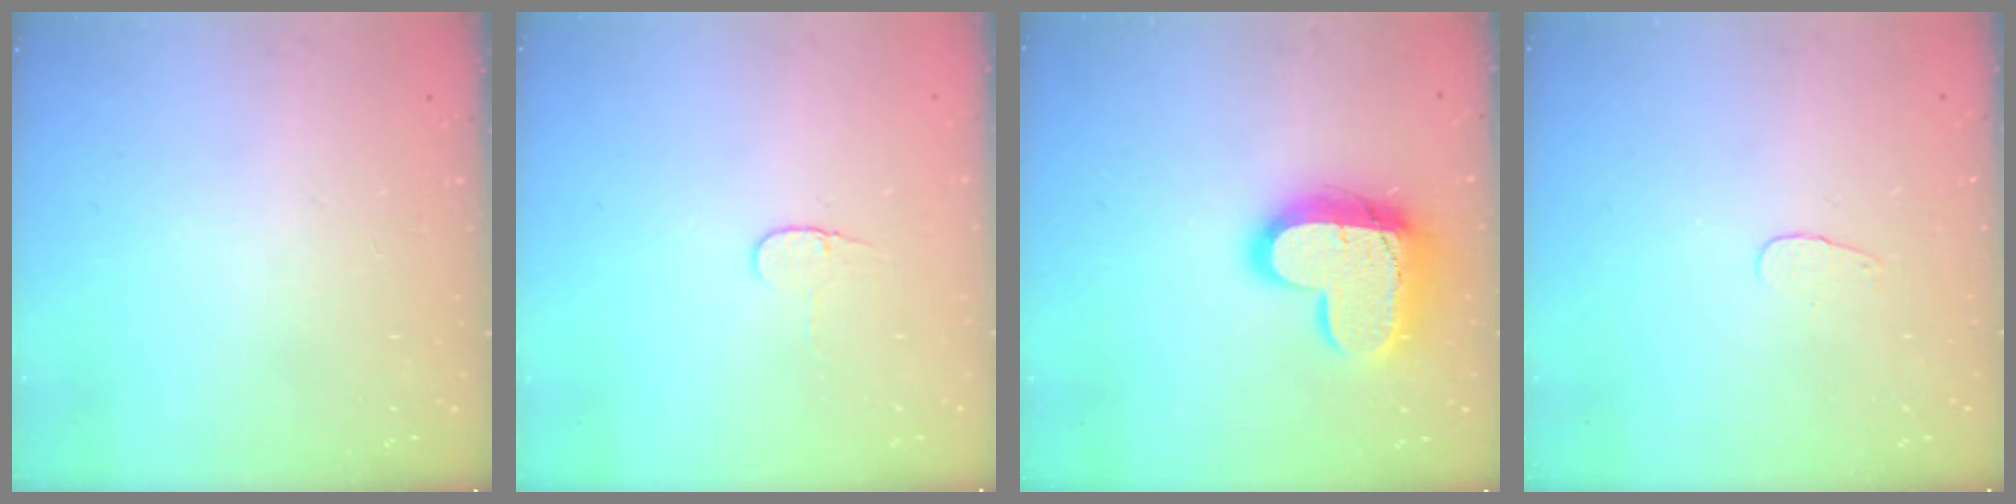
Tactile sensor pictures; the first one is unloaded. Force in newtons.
{"total": 3.7, "press": 3.6, "slide": 0.4}
{"total": 16.4, "press": 16.3, "slide": 1.5}
{"total": 3.2, "press": 3.2, "slide": 0.3}